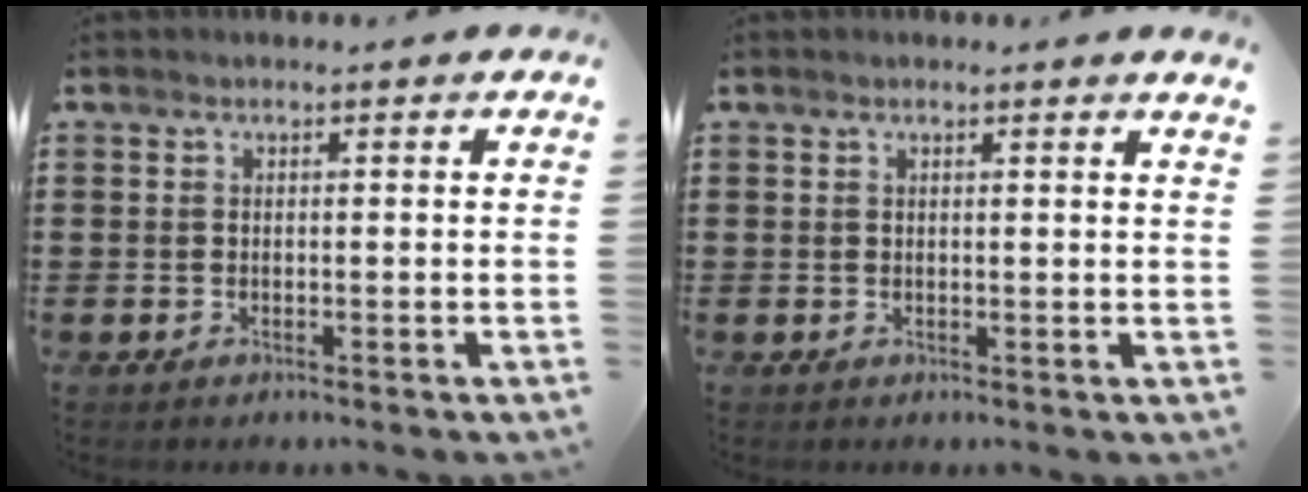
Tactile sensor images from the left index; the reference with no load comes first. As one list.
[{"total": 1.1, "force": [0.8, -0.2, 0.6], "torque": [-0.013, -0.003, 0.016]}]